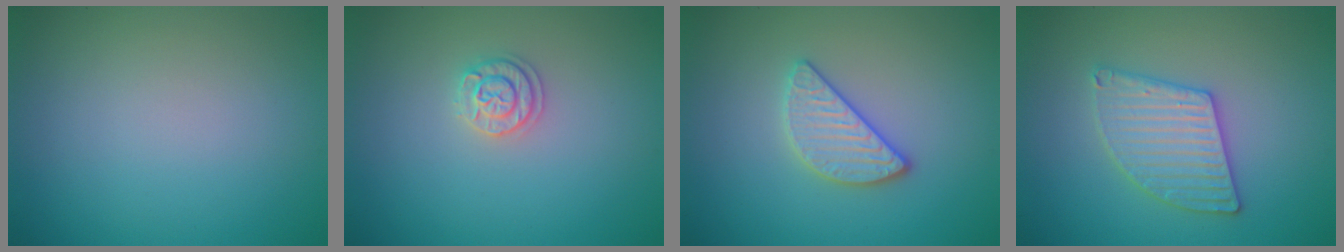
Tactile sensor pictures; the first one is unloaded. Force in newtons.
{"total": 1.8, "press": 1.7, "slide": 0.3}
{"total": 3.0, "press": 2.8, "slide": 1.1}
{"total": 3.6, "press": 3.6, "slide": 0.3}